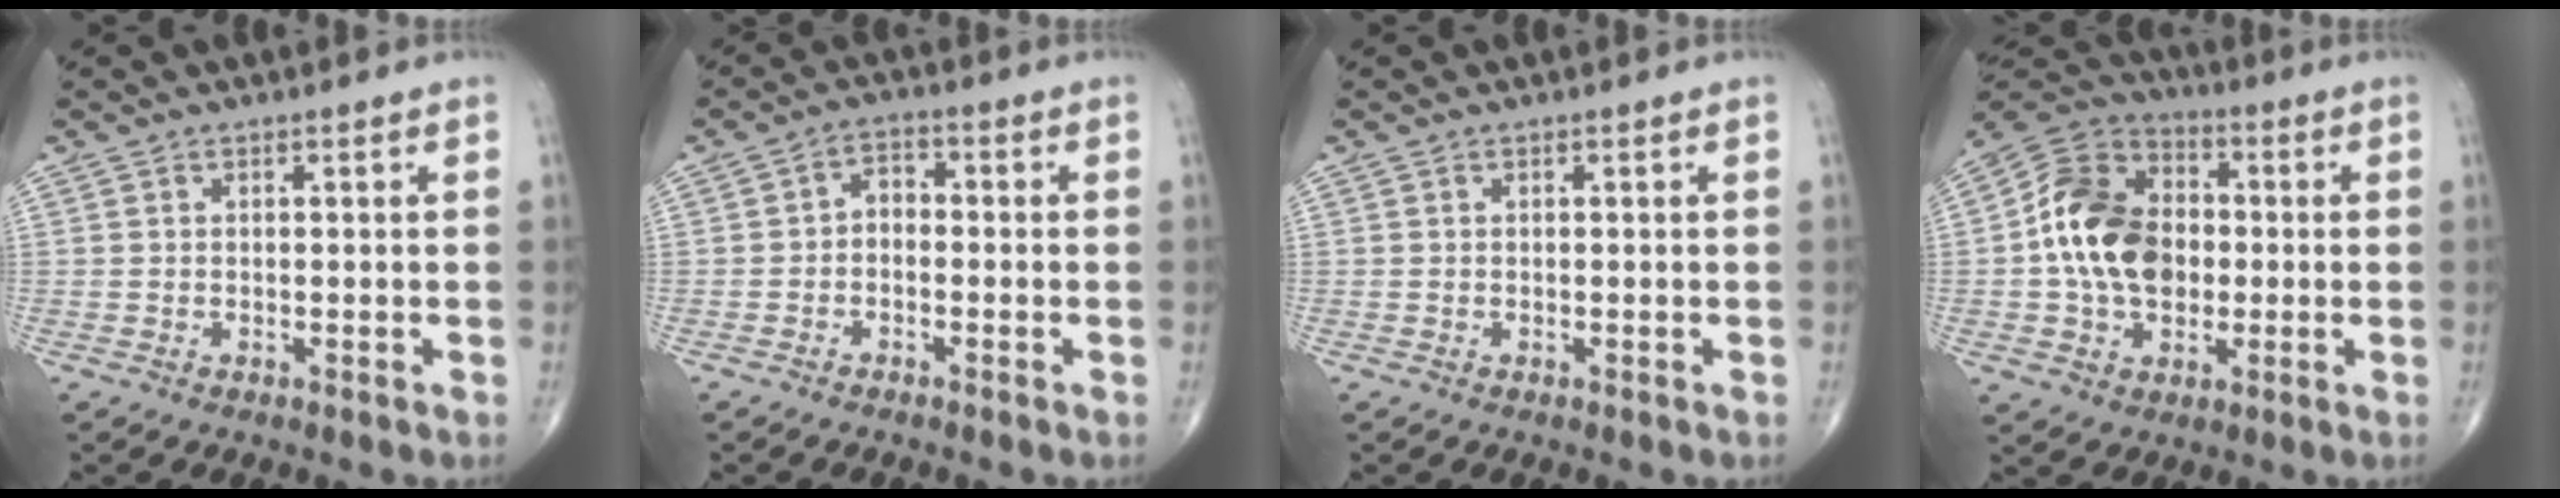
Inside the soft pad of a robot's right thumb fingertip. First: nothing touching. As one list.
[{"total": 3.3, "force": [-0.8, 2.3, 2.2], "torque": [-0.024, 0.021, -0.026]}, {"total": 0.0}, {"total": 16.4, "force": [-0.4, 11.8, 11.3], "torque": [-0.179, 0.026, -0.013]}]